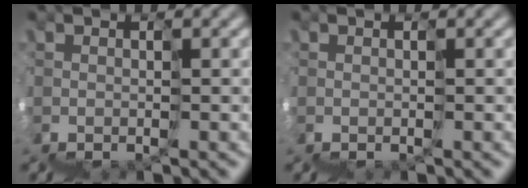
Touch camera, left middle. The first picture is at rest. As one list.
[{"total": 0.0}]